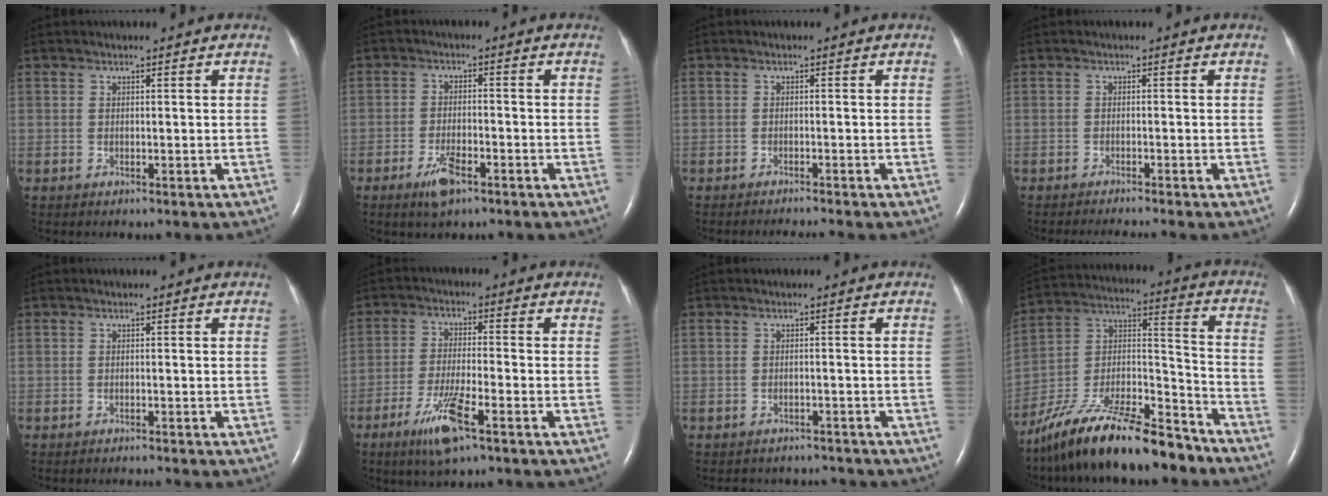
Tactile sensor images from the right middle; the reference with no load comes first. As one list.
[{"total": 4.6, "force": [-2.9, 1.3, 3.4], "torque": [-0.072, -0.004, -0.049]}, {"total": 2.7, "force": [-2.5, -0.8, 0.7], "torque": [-0.007, -0.007, -0.035]}, {"total": 3.4, "force": [-3.1, -0.9, 1.1], "torque": [-0.012, -0.010, -0.047]}, {"total": 1.7, "force": [-1.7, -0.2, 0.4], "torque": [-0.005, -0.003, -0.018]}, {"total": 7.9, "force": [-4.6, 0.6, 6.4], "torque": [-0.133, -0.016, -0.082]}, {"total": 5.3, "force": [-5.0, 1.6, -0.2], "torque": [0.001, 0.006, -0.059]}, {"total": 23.2, "force": [-18.7, 4.8, 12.9], "torque": [-0.218, 0.004, -0.322]}]